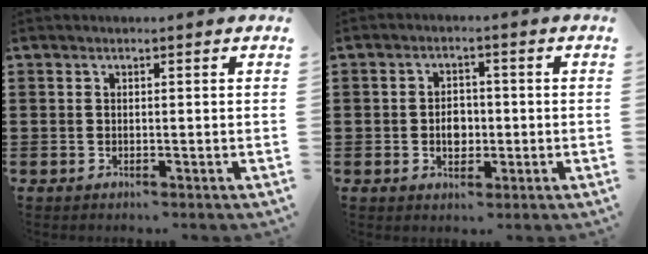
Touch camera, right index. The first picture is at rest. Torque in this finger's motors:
{"motor_torque": [2.14, 0.00, 0.13, 0.03]}